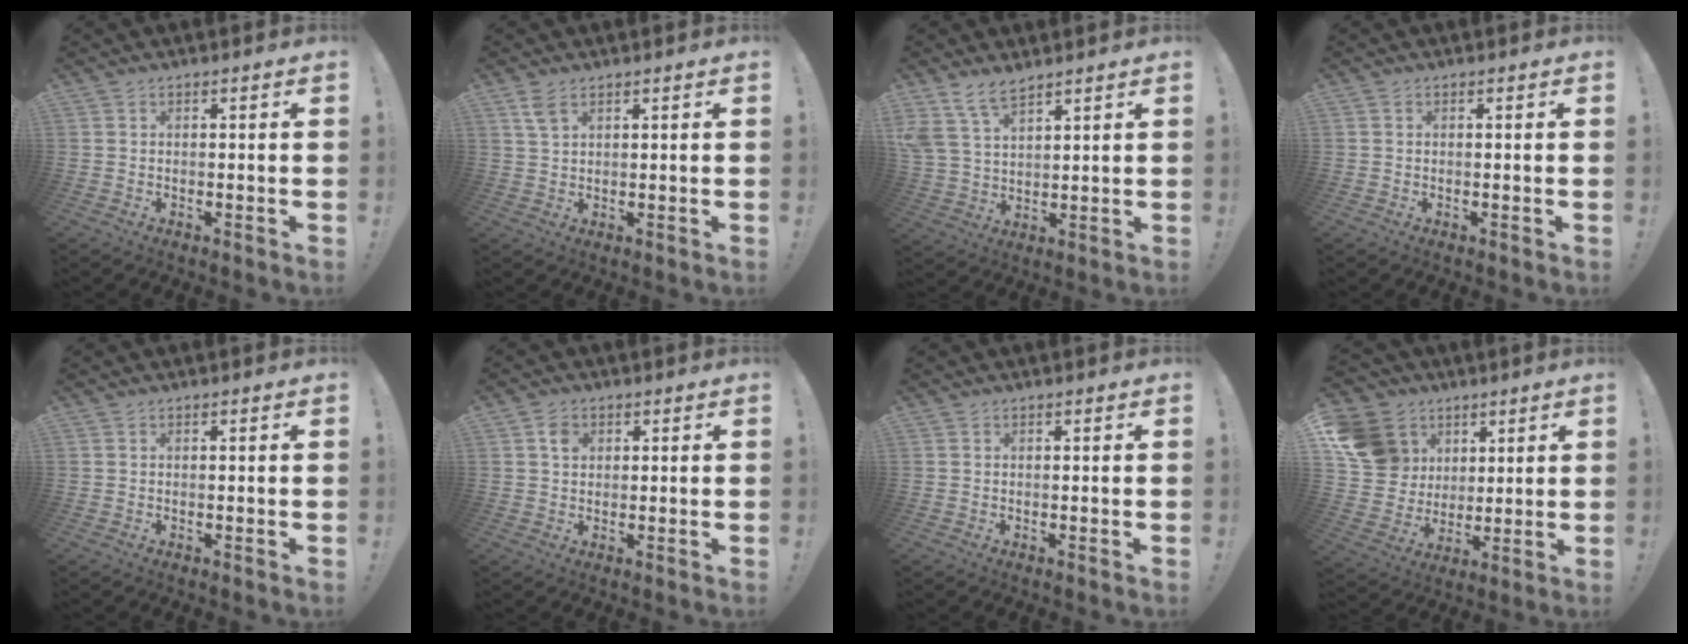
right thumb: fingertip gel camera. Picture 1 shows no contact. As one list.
[{"total": 4.2, "force": [2.4, 1.9, 2.9], "torque": [-0.045, -0.010, 0.043]}, {"total": 9.2, "force": [7.0, 4.2, 4.3], "torque": [-0.087, -0.029, 0.139]}, {"total": 0.0}, {"total": 0.0}, {"total": 3.4, "force": [1.2, 2.7, 1.6], "torque": [-0.012, -0.001, 0.017]}, {"total": 0.0}, {"total": 15.6, "force": [5.6, 13.5, 5.5], "torque": [-0.089, -0.019, 0.130]}]